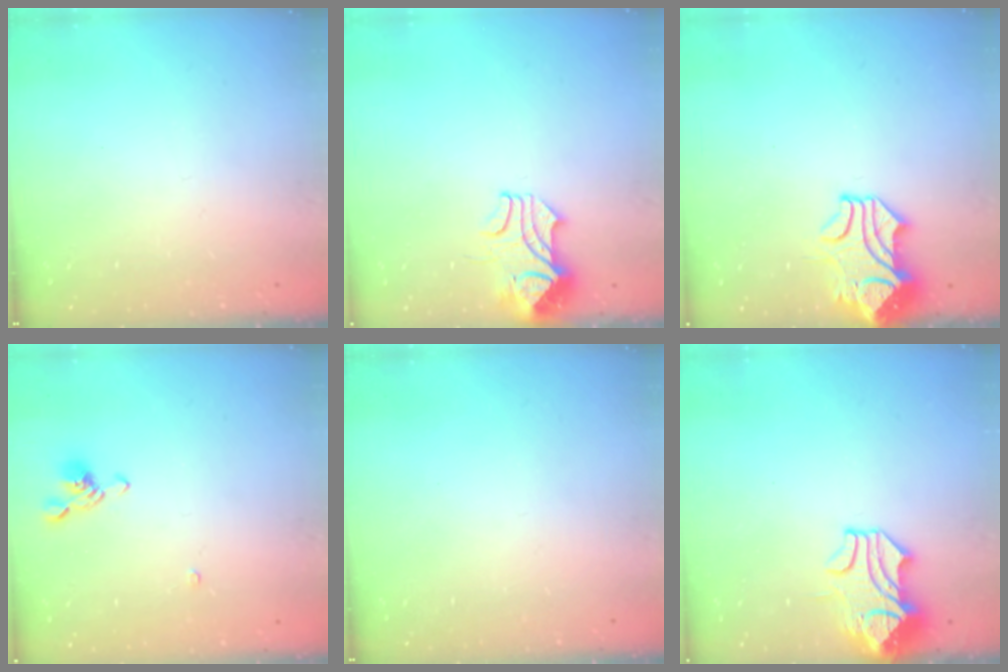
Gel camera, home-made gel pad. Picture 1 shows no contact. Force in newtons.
{"total": 2.0, "press": 1.8, "slide": 0.9}
{"total": 2.0, "press": 1.6, "slide": 1.1}
{"total": 2.5, "press": 2.4, "slide": 0.7}
{"total": 0.0}
{"total": 2.4, "press": 2.1, "slide": 1.1}